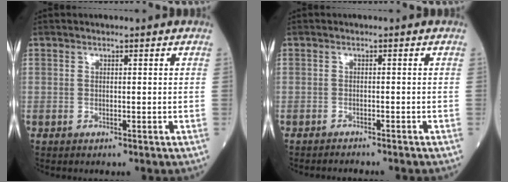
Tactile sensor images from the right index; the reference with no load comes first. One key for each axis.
{"total": 3.3, "fx": -3.2, "fy": 0.1, "fz": 1.0, "tx": -0.013, "ty": -0.006, "tz": -0.042}